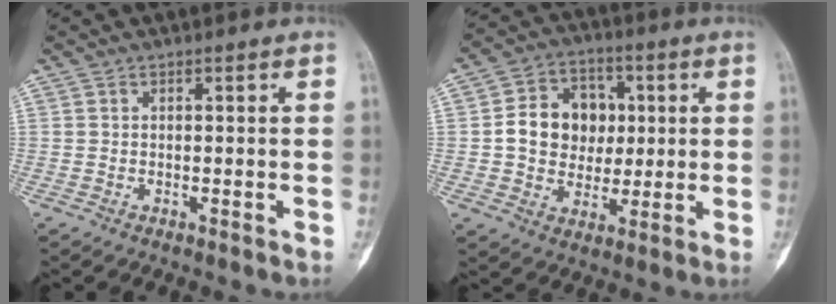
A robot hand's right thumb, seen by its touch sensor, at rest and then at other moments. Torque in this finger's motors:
{"motor_torque": [1.14, 1.04, 0.53, -0.36, 0.20]}